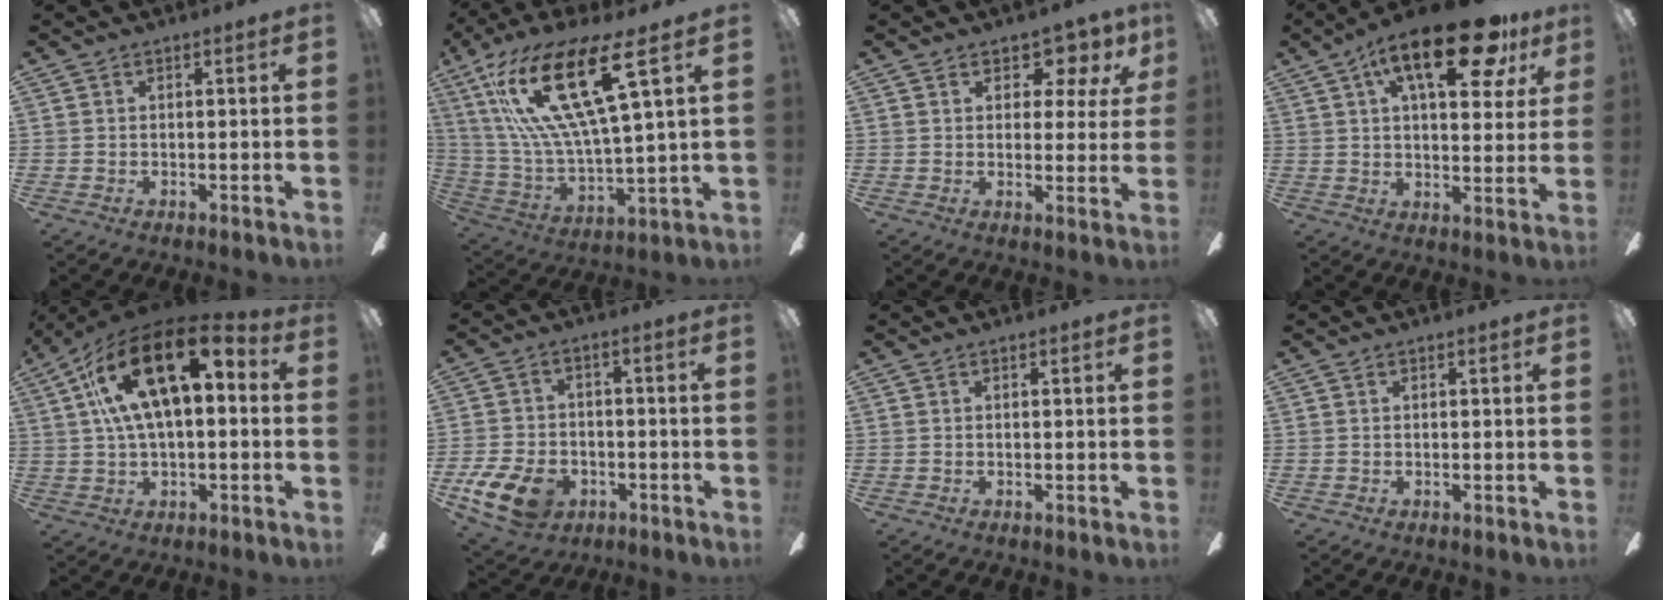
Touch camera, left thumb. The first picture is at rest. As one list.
[{"total": 23.6, "force": [11.5, 6.5, 19.6], "torque": [-0.417, -0.045, 0.184]}, {"total": 6.8, "force": [3.8, 4.0, 3.9], "torque": [-0.043, -0.015, 0.061]}, {"total": 20.4, "force": [10.7, 8.1, 15.4], "torque": [-0.227, -0.035, 0.165]}, {"total": 21.0, "force": [7.4, 9.9, 17.0], "torque": [-0.293, -0.019, 0.118]}, {"total": 11.2, "force": [-5.8, 7.2, 6.3], "torque": [-0.147, 0.029, -0.106]}, {"total": 0.0}, {"total": 0.0}]